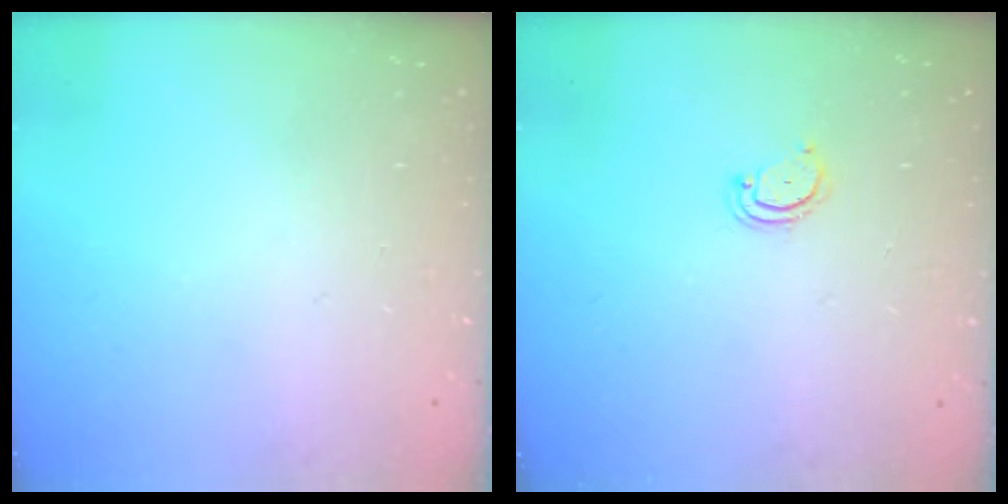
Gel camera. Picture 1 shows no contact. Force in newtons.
{"total": 2.3, "press": 2.3, "slide": 0.2}